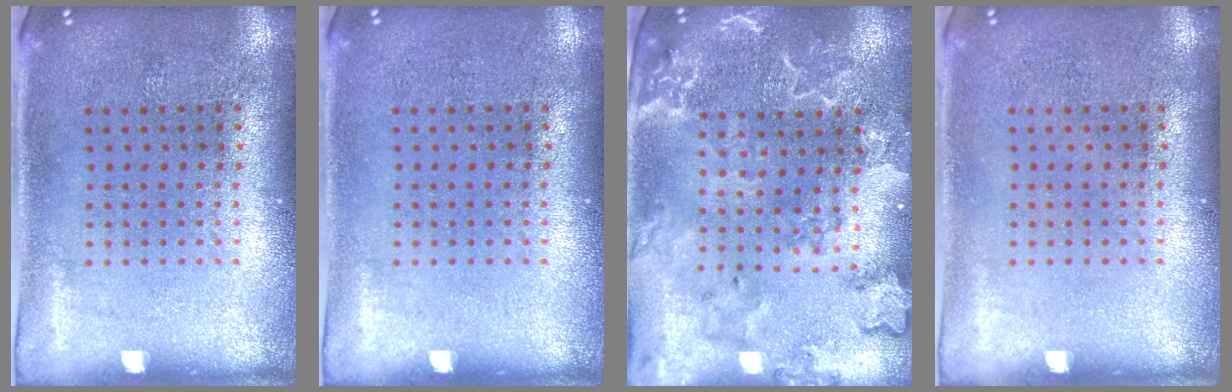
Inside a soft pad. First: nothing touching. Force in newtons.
{"total": 0.0}
{"total": 2.6, "press": 2.4, "slide": 0.8}
{"total": 0.0}